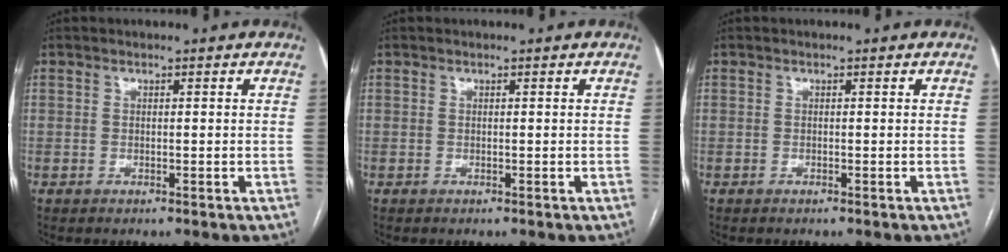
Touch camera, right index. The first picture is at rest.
{"total": 0.0}
{"total": 0.0}